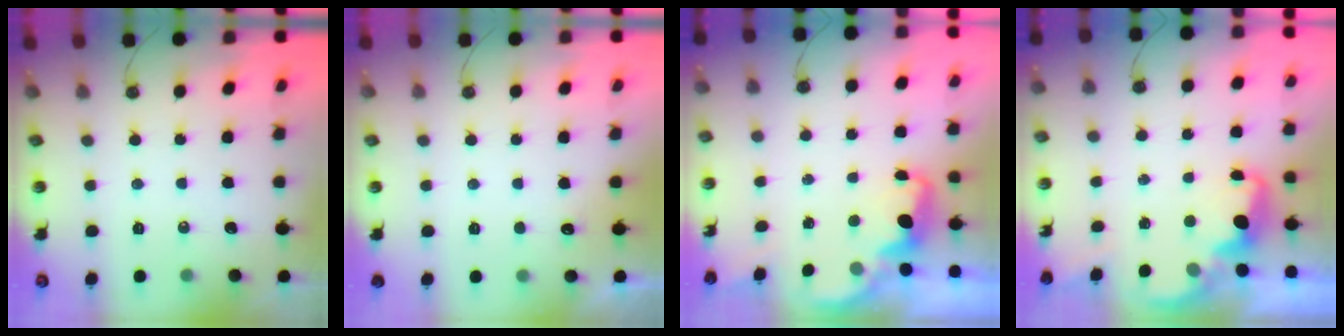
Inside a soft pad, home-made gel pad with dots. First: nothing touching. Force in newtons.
{"total": 2.6, "press": 2.4, "slide": 1.0}
{"total": 2.3, "press": 2.3, "slide": 0.5}
{"total": 2.3, "press": 2.2, "slide": 0.6}